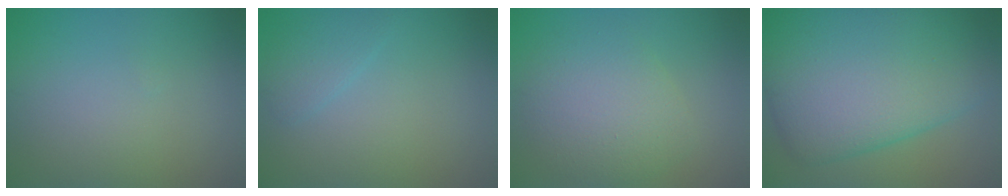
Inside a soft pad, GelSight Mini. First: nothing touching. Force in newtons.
{"total": 1.6, "press": 1.6, "slide": 0.0}
{"total": 4.5, "press": 4.5, "slide": 0.3}
{"total": 12.1, "press": 12.1, "slide": 0.3}